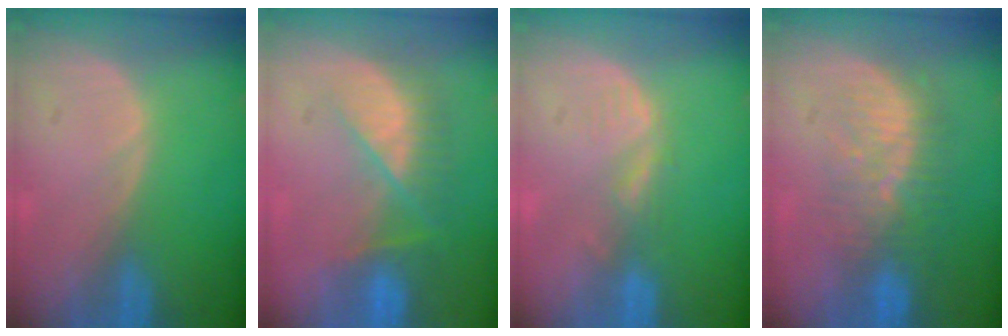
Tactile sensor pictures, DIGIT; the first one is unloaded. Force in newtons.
{"total": 7.7, "press": 7.1, "slide": 3.1}
{"total": 2.0, "press": 2.0, "slide": 0.3}
{"total": 8.4, "press": 7.8, "slide": 3.0}